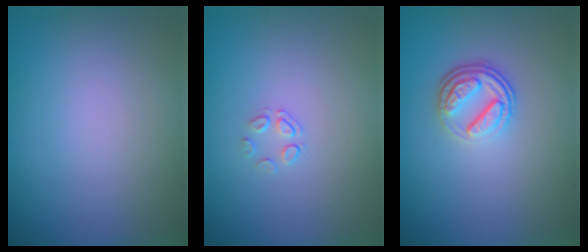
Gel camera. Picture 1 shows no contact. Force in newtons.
{"total": 1.1, "press": 0.5, "slide": 1.0}
{"total": 3.7, "press": 2.6, "slide": 2.6}